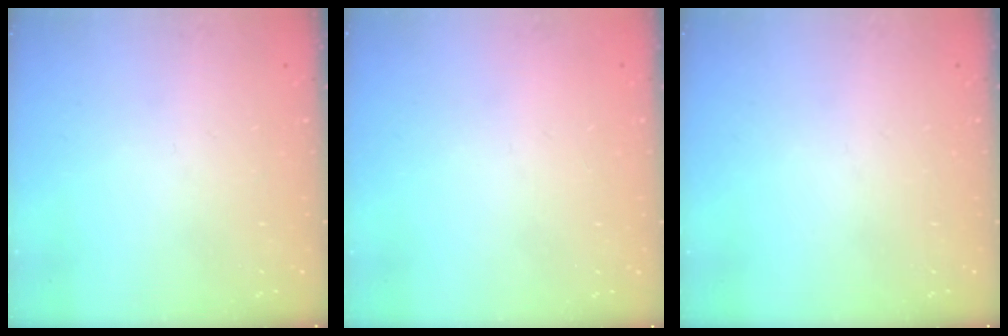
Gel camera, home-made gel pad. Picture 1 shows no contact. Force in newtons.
{"total": 2.1, "press": 2.1, "slide": 0.1}
{"total": 0.0}